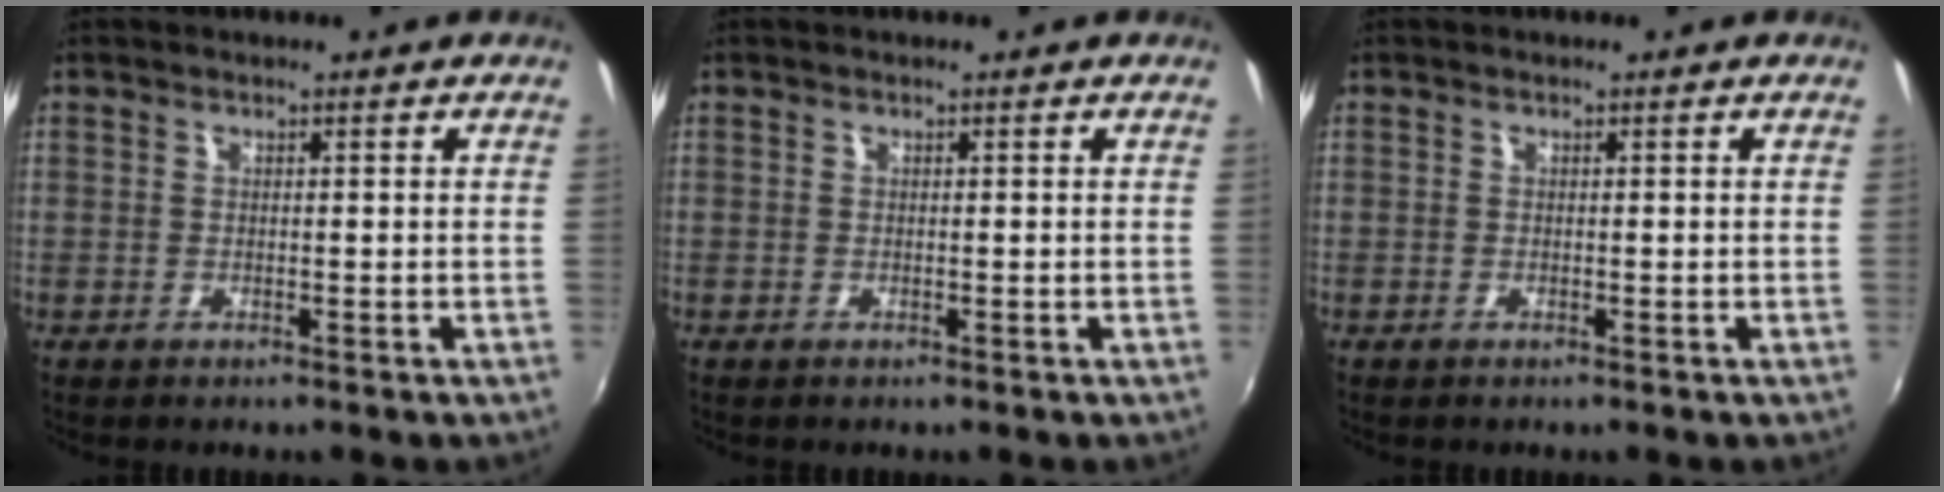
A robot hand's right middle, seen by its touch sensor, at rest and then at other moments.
{"total": 0.0}
{"total": 0.0}